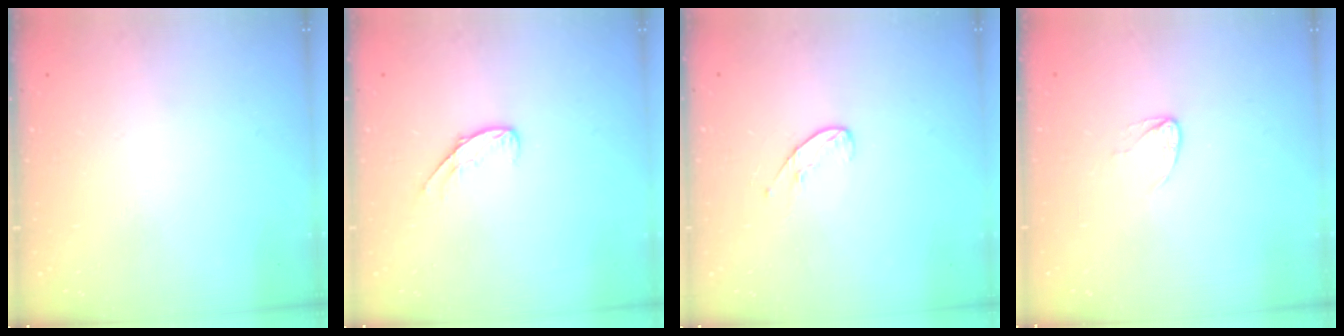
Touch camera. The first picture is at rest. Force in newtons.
{"total": 5.1, "press": 5.1, "slide": 0.4}
{"total": 6.4, "press": 6.4, "slide": 0.6}
{"total": 3.1, "press": 3.1, "slide": 0.3}